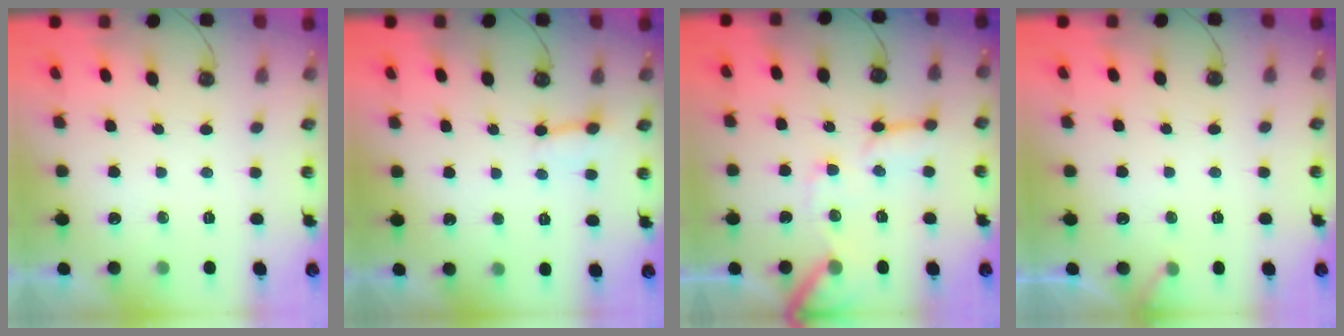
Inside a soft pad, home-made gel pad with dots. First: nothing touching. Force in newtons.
{"total": 3.9, "press": 3.9, "slide": 0.5}
{"total": 12.0, "press": 11.9, "slide": 1.6}
{"total": 4.6, "press": 4.6, "slide": 0.4}